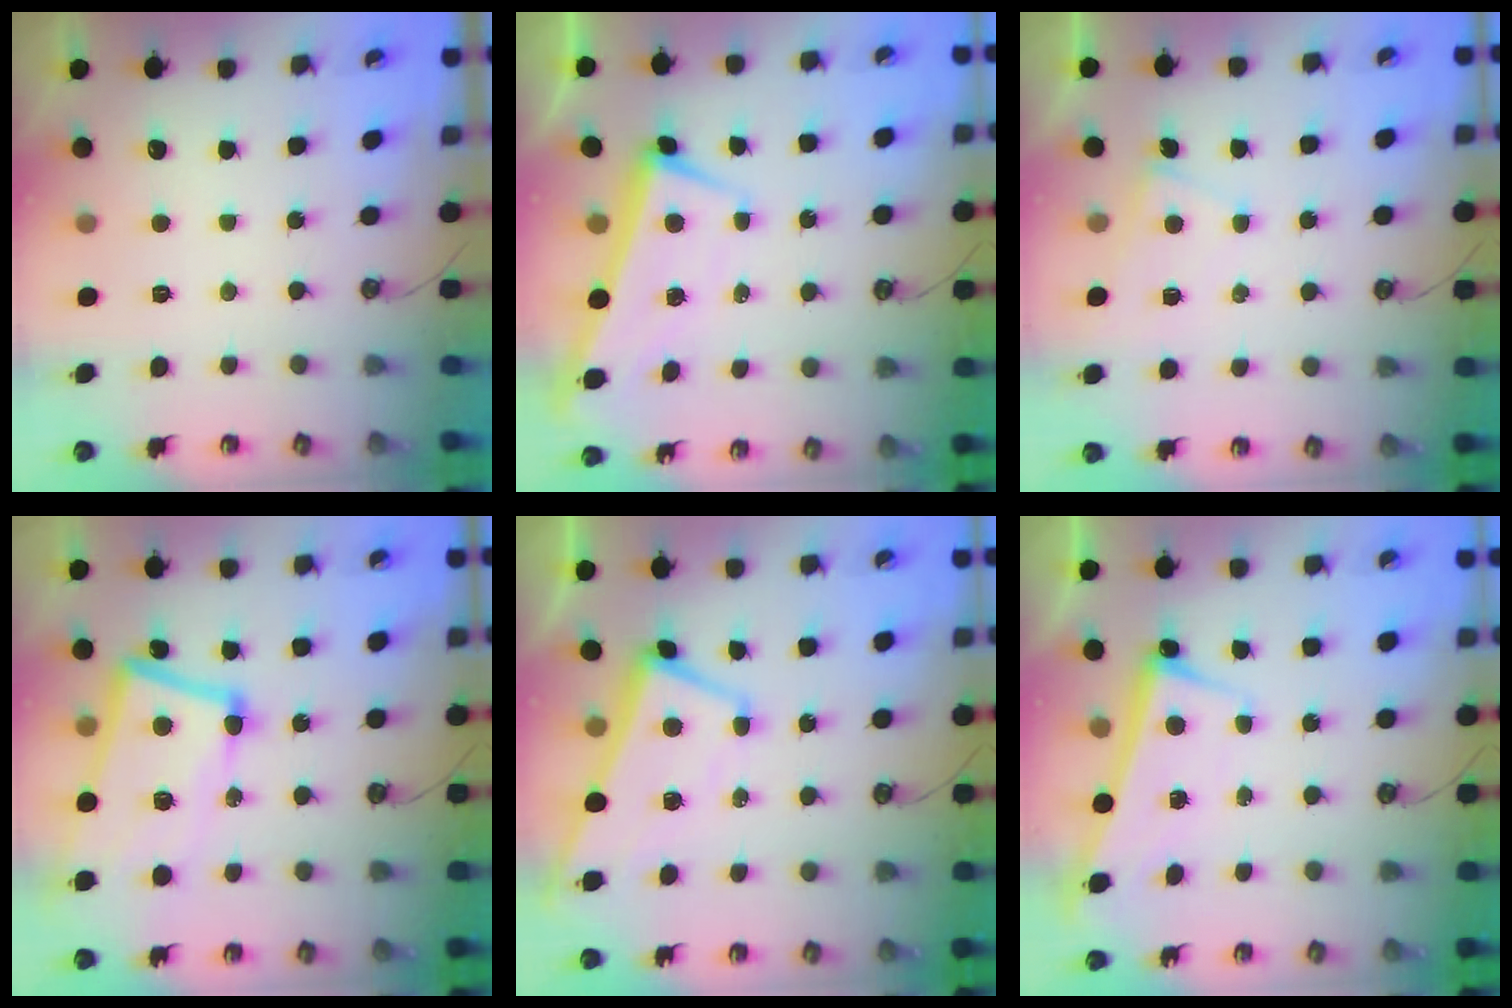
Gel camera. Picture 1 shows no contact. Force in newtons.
{"total": 1.3, "press": 0.5, "slide": 1.2}
{"total": 1.8, "press": 1.8, "slide": 0.3}
{"total": 11.9, "press": 11.7, "slide": 2.4}
{"total": 1.2, "press": 0.9, "slide": 0.7}
{"total": 2.8, "press": 2.8, "slide": 0.5}